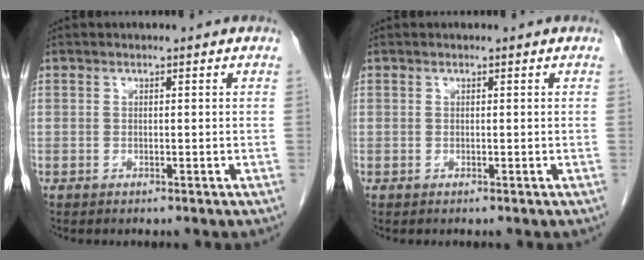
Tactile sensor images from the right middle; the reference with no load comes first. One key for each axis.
{"total": 0.0}